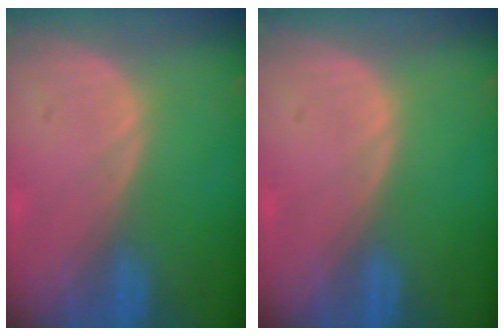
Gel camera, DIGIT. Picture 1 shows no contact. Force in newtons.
{"total": 0.0}